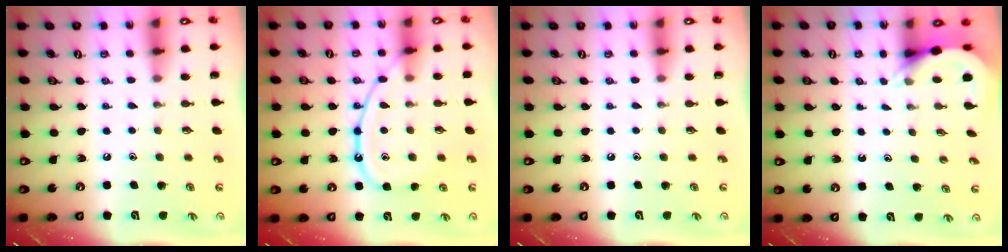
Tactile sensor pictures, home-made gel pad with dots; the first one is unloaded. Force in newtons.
{"total": 12.8, "press": 12.8, "slide": 1.4}
{"total": 0.0}
{"total": 3.3, "press": 3.3, "slide": 0.2}